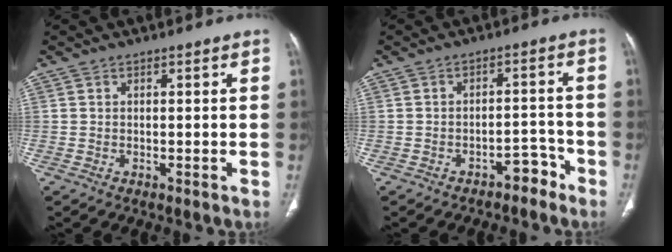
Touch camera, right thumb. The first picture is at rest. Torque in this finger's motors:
{"motor_torque": [0.67, -0.40, 0.55, -0.47, -0.03]}